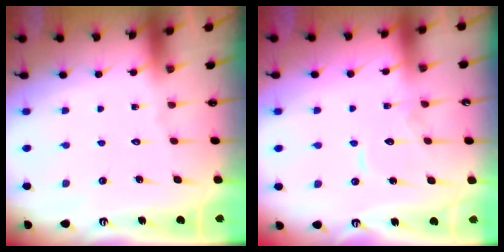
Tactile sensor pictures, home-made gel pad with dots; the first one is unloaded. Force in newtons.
{"total": 8.4, "press": 8.4, "slide": 0.6}